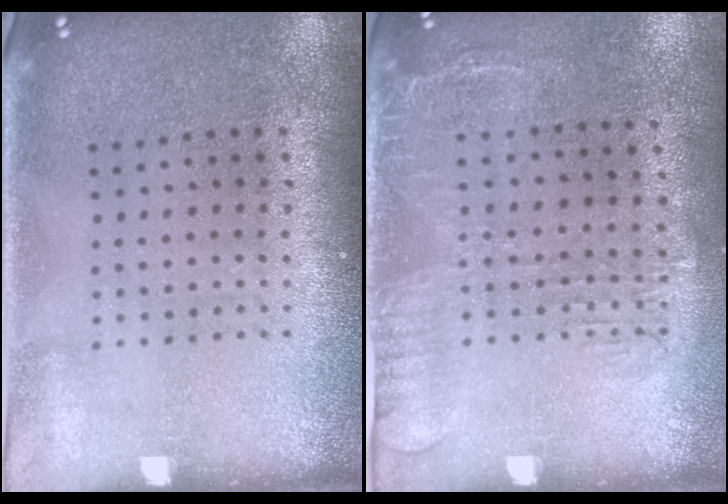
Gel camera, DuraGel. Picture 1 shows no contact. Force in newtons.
{"total": 1.6, "press": 1.2, "slide": 1.0}